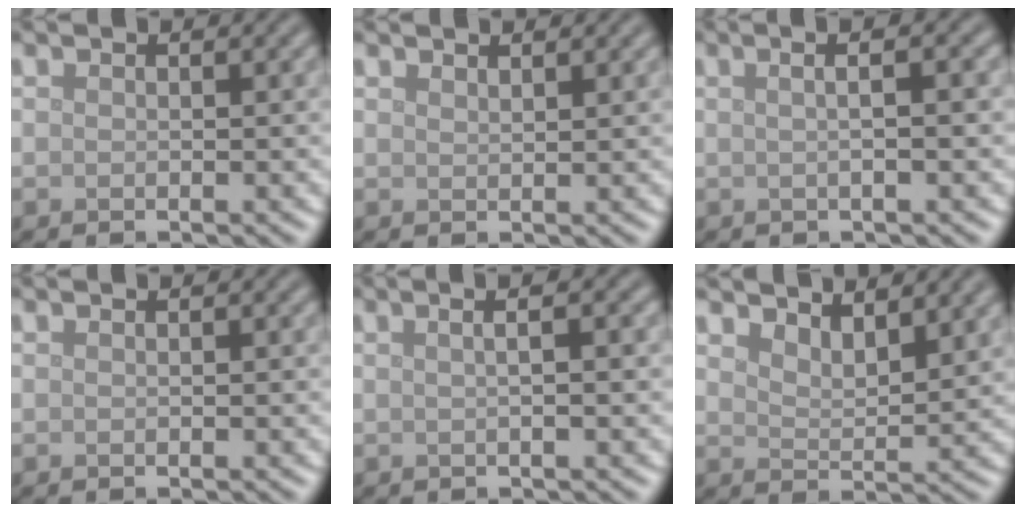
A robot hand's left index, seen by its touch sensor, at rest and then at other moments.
{"total": 1.2, "force": [1.1, 0.1, 0.2], "torque": [-0.001, 0.001, 0.018]}
{"total": 4.6, "force": [1.2, 2.1, 4.0], "torque": [-0.025, 0.021, -0.012]}
{"total": 0.0}
{"total": 4.1, "force": [1.2, 1.8, 3.4], "torque": [-0.019, 0.020, -0.012]}
{"total": 3.8, "force": [3.4, 1.0, 1.5], "torque": [-0.031, -0.005, 0.056]}